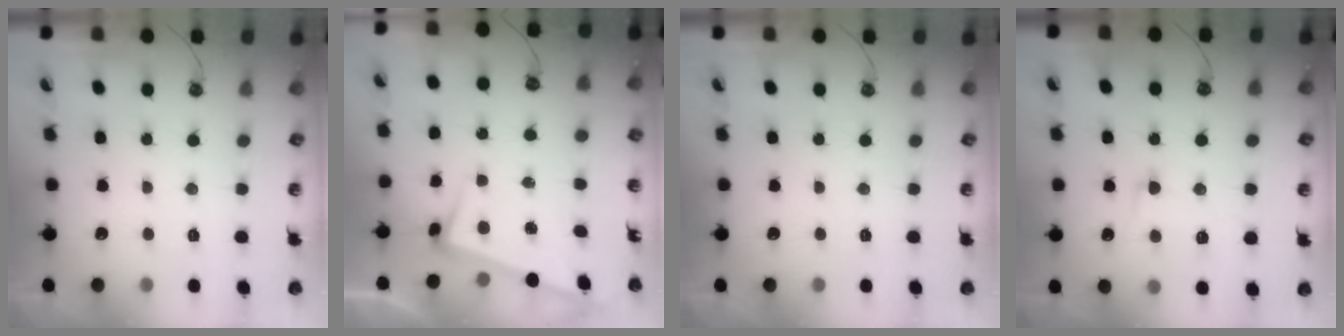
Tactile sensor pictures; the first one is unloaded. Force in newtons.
{"total": 3.6, "press": 3.4, "slide": 1.2}
{"total": 0.0}
{"total": 2.5, "press": 2.3, "slide": 1.1}